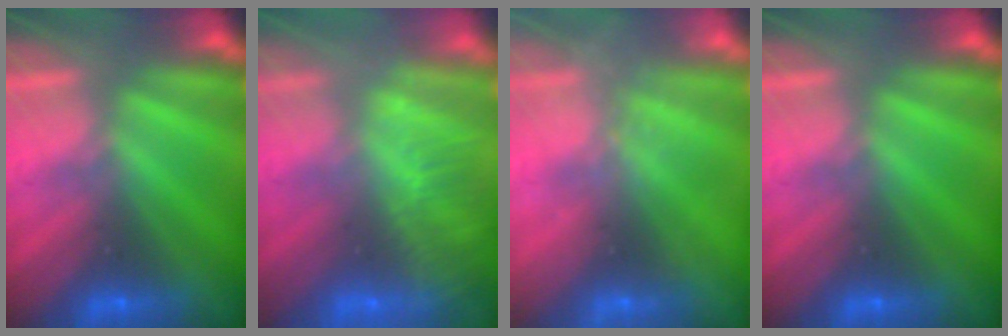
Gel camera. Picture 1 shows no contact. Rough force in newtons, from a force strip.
{"total": 3.3}
{"total": 2.3}
{"total": 0.0}